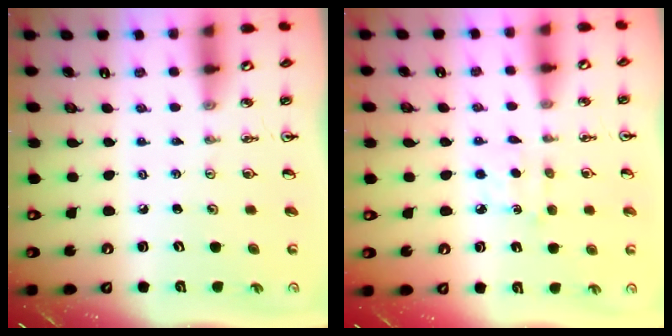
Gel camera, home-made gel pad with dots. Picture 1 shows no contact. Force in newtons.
{"total": 5.6, "press": 5.5, "slide": 0.6}